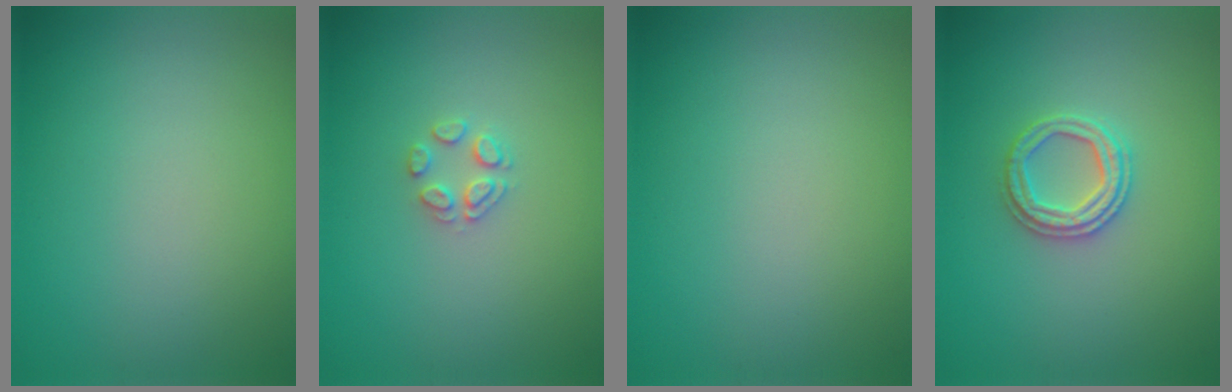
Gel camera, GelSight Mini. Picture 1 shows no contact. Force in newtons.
{"total": 1.7, "press": 1.6, "slide": 0.2}
{"total": 0.0}
{"total": 2.4, "press": 2.4, "slide": 0.4}